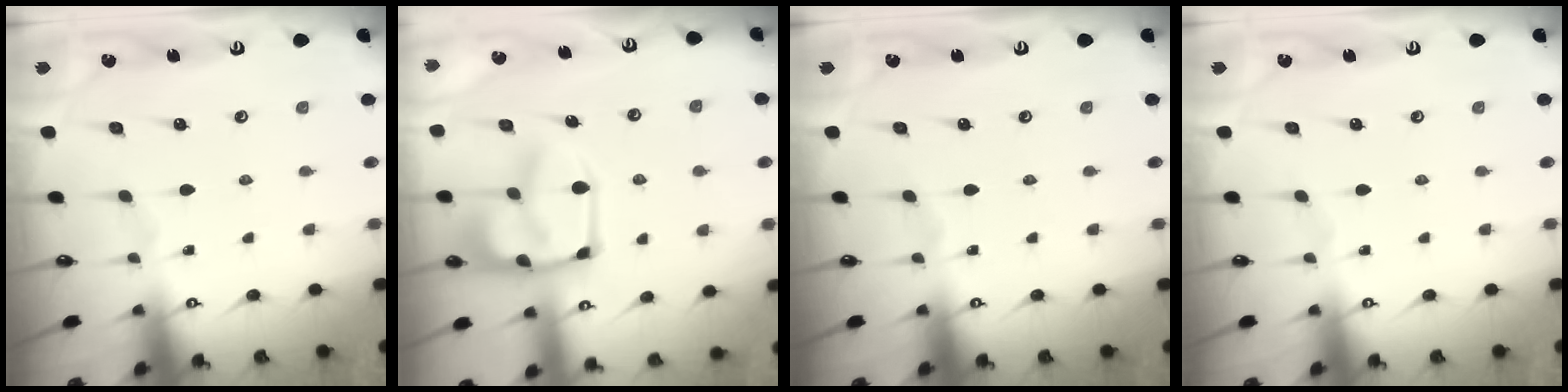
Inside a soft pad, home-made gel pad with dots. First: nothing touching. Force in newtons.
{"total": 11.8, "press": 11.7, "slide": 1.3}
{"total": 0.0}
{"total": 0.0}